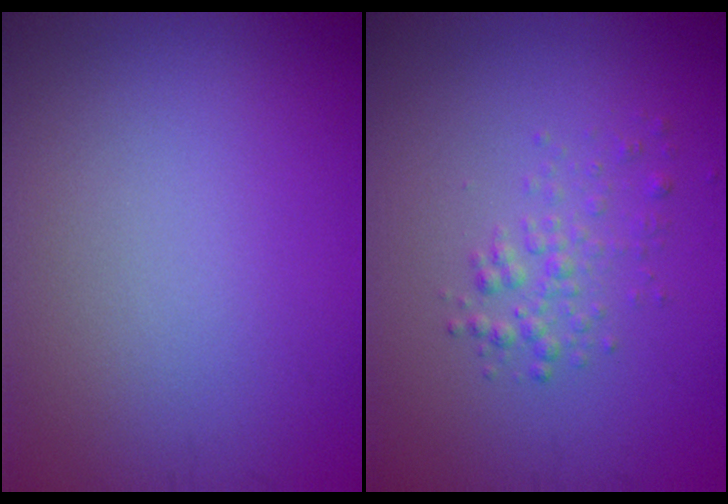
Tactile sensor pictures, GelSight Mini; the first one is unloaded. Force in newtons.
{"total": 1.8, "press": 1.8, "slide": 0.1}